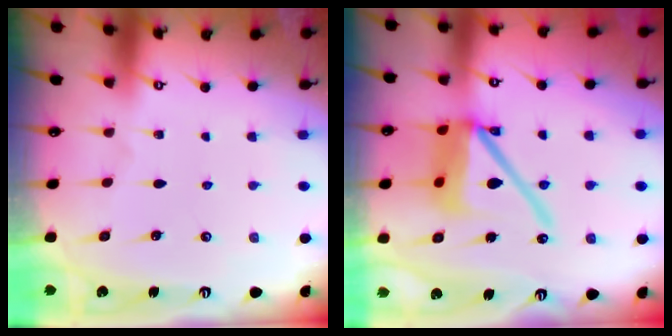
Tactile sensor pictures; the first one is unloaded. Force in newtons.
{"total": 15.3, "press": 15.1, "slide": 2.0}